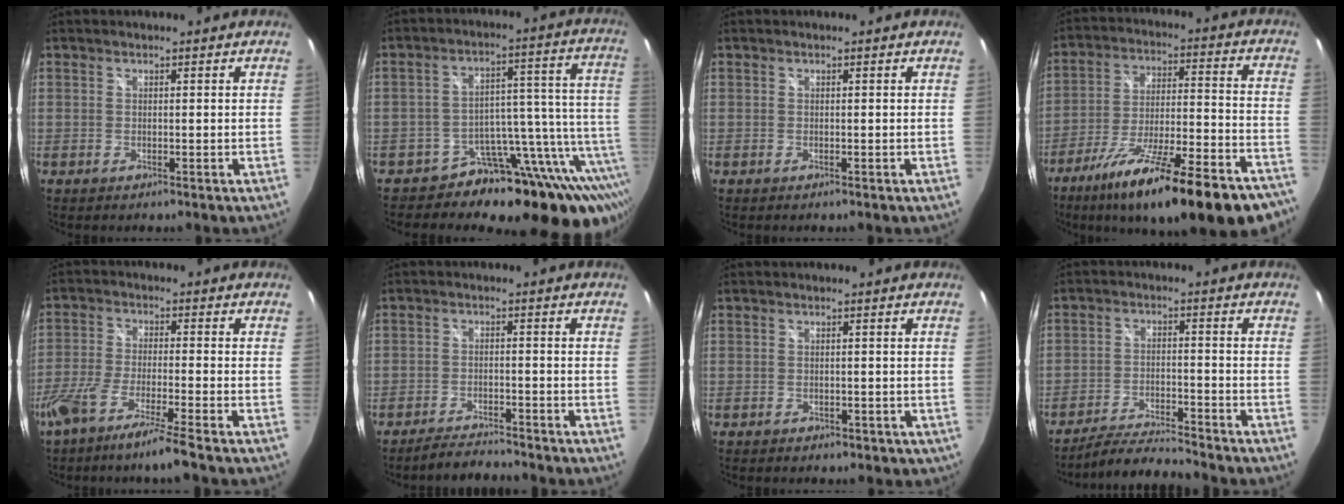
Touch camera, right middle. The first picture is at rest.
{"total": 17.7, "force": [-11.2, 9.0, 10.2], "torque": [-0.110, 0.011, -0.174]}
{"total": 0.0}
{"total": 28.3, "force": [-20.9, 6.1, 18.0], "torque": [-0.284, -0.055, -0.297]}
{"total": 10.0, "force": [-7.4, -0.4, 6.7], "torque": [-0.143, -0.028, -0.135]}
{"total": 4.1, "force": [-4.0, 0.4, 0.7], "torque": [-0.033, 0.000, -0.066]}
{"total": 2.1, "force": [-0.7, 1.7, 0.9], "torque": [-0.016, -0.005, -0.002]}
{"total": 6.7, "force": [-6.5, -0.1, 1.6], "torque": [-0.055, 0.002, -0.117]}